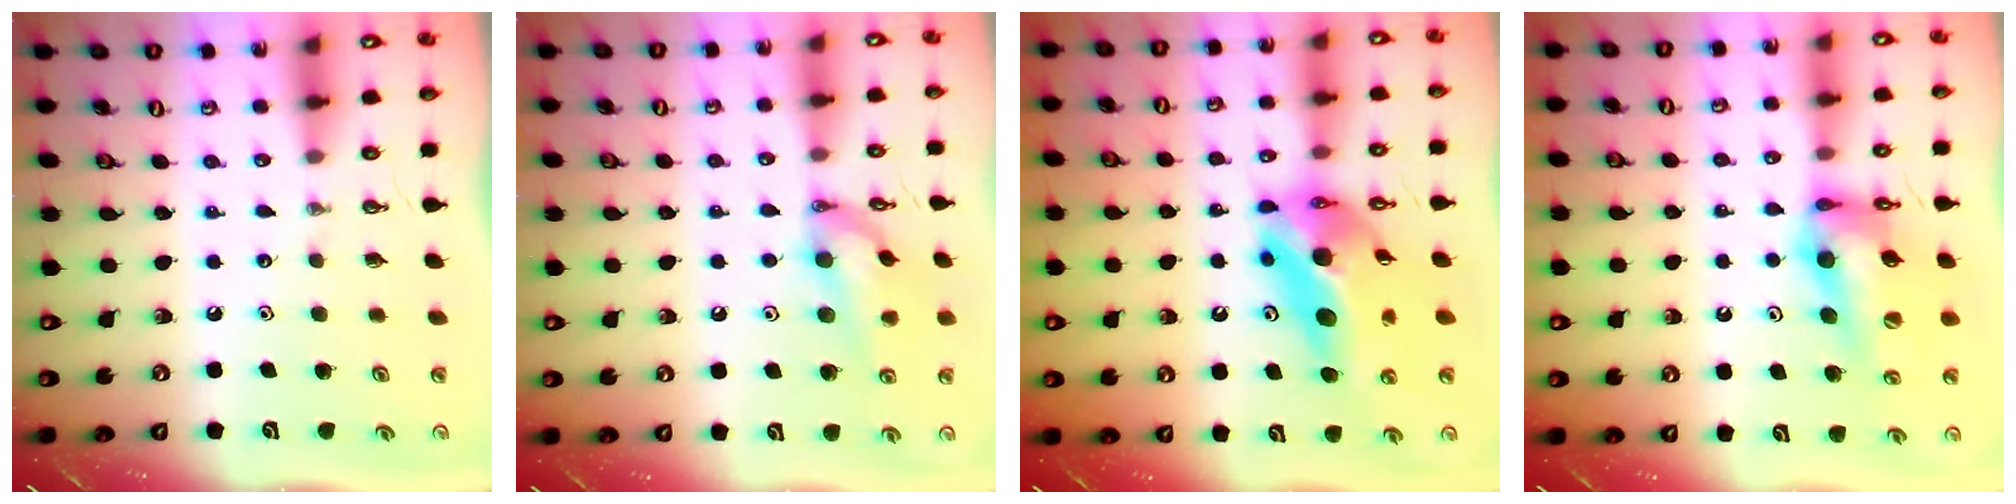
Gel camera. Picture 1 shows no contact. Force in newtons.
{"total": 14.2, "press": 13.4, "slide": 4.6}
{"total": 17.4, "press": 15.7, "slide": 7.4}
{"total": 13.6, "press": 12.8, "slide": 4.6}